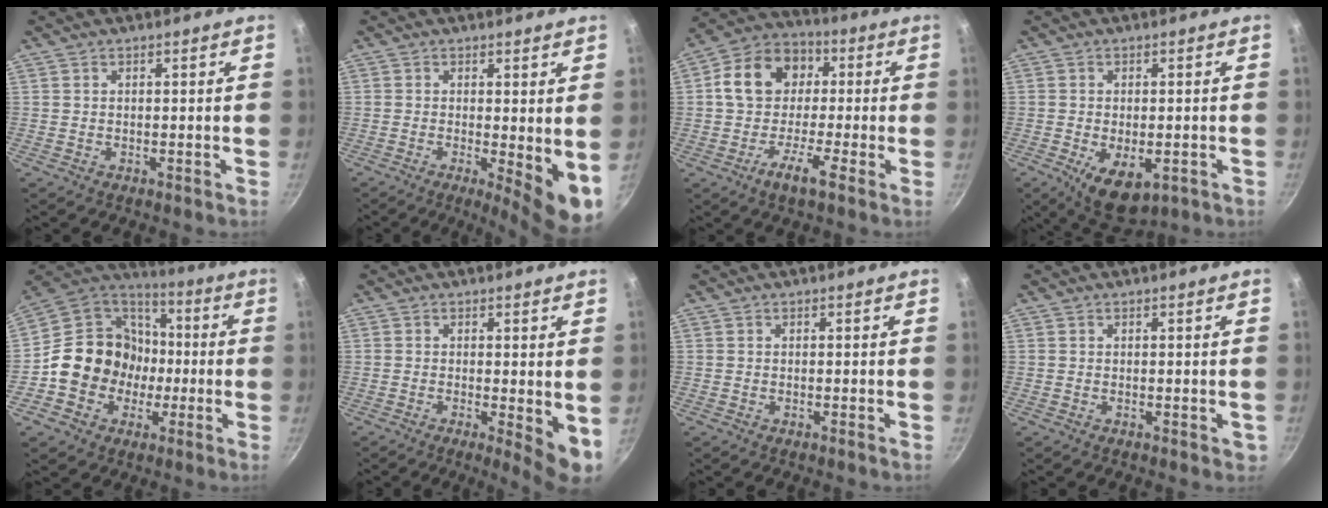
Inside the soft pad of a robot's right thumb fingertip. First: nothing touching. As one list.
[{"total": 8.1, "force": [-0.8, 2.2, 7.7], "torque": [-0.095, -0.013, -0.006]}, {"total": 12.6, "force": [-1.4, 9.0, 8.8], "torque": [-0.118, 0.048, -0.049]}, {"total": 9.1, "force": [-2.9, 5.0, 7.0], "torque": [-0.088, -0.003, -0.028]}, {"total": 17.8, "force": [-2.6, 16.2, 7.1], "torque": [-0.081, 0.042, -0.046]}, {"total": 6.1, "force": [-0.6, 1.7, 5.8], "torque": [-0.075, -0.012, -0.005]}, {"total": 0.0}, {"total": 1.0, "force": [-0.1, 0.5, 0.9], "torque": [-0.005, 0.000, -0.002]}]